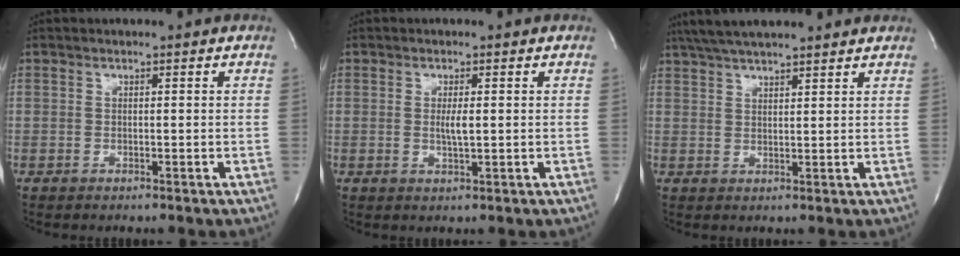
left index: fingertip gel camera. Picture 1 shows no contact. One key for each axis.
{"total": 2.2, "fx": 0.1, "fy": 0.2, "fz": 2.2, "tx": -0.044, "ty": -0.003, "tz": 0.003}
{"total": 11.7, "fx": 10.1, "fy": 1.3, "fz": 5.7, "tx": -0.101, "ty": 0.039, "tz": 0.153}